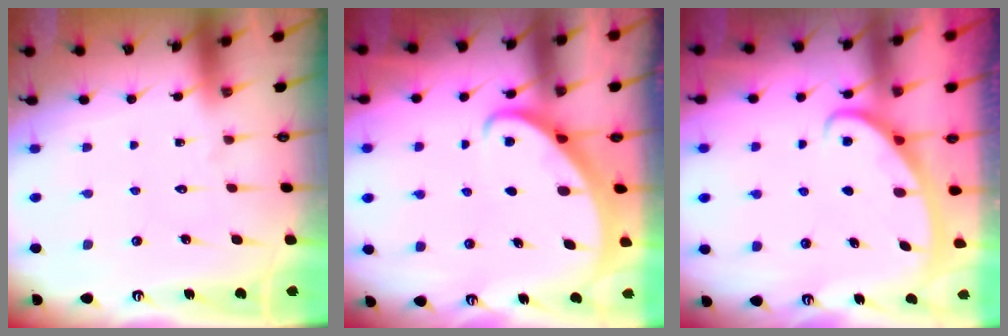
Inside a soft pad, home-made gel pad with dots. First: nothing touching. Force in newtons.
{"total": 2.5, "press": 2.4, "slide": 0.3}
{"total": 2.8, "press": 2.8, "slide": 0.4}